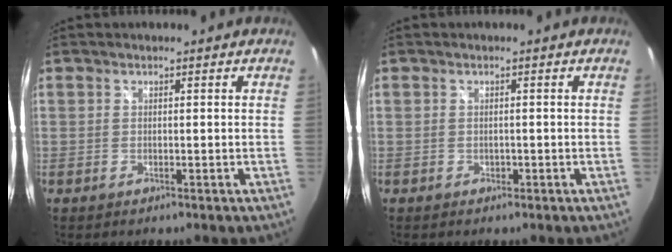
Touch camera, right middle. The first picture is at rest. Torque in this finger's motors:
{"motor_torque": [-0.01, 0.08, 0.00, 0.00]}